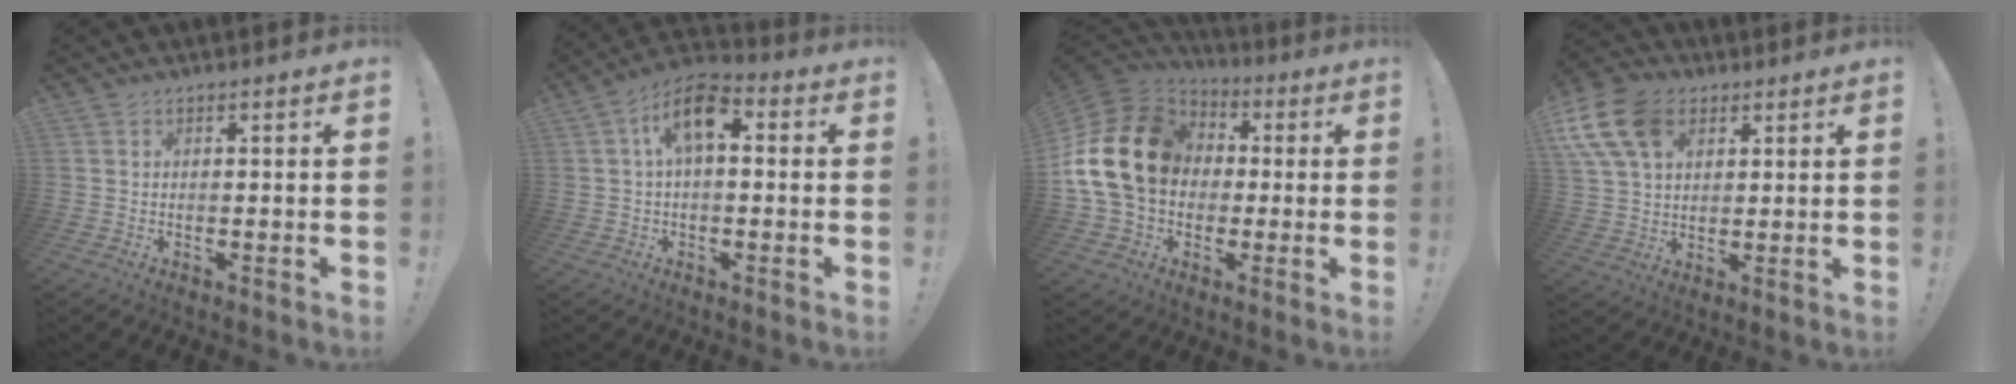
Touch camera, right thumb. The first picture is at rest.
{"total": 10.3, "force": [2.5, 5.3, 8.5], "torque": [-0.137, -0.001, 0.045]}
{"total": 22.3, "force": [2.4, 17.2, 14.0], "torque": [-0.261, 0.010, 0.059]}
{"total": 15.7, "force": [6.5, 10.5, 9.7], "torque": [-0.197, -0.023, 0.123]}